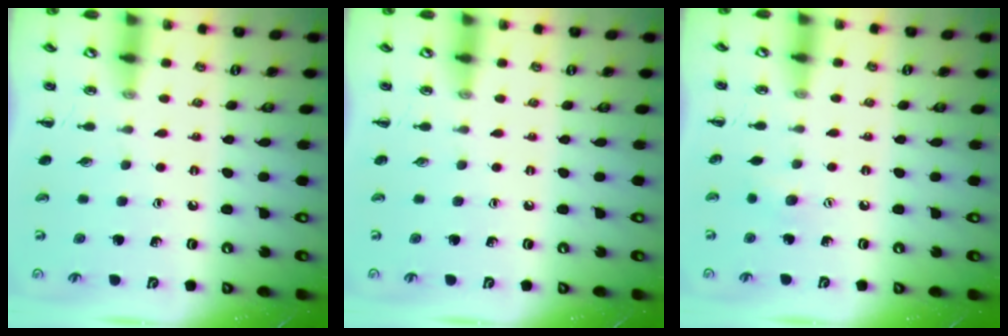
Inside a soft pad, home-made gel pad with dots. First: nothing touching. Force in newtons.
{"total": 0.0}
{"total": 3.1, "press": 3.0, "slide": 0.8}